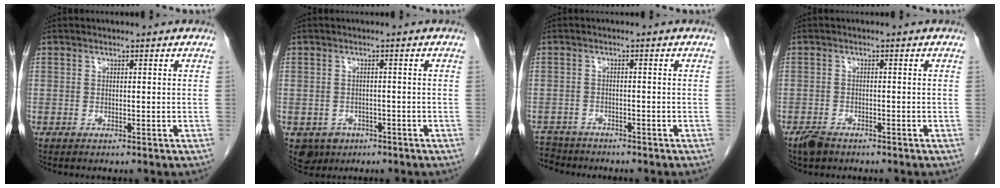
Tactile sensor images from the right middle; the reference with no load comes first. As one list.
[{"total": 4.2, "force": [-2.3, 3.4, 0.9], "torque": [-0.010, 0.004, -0.030]}, {"total": 5.4, "force": [-5.0, 2.1, -0.1], "torque": [0.002, -0.004, -0.086]}, {"total": 2.6, "force": [-2.0, 1.2, 1.1], "torque": [-0.025, -0.001, -0.031]}]